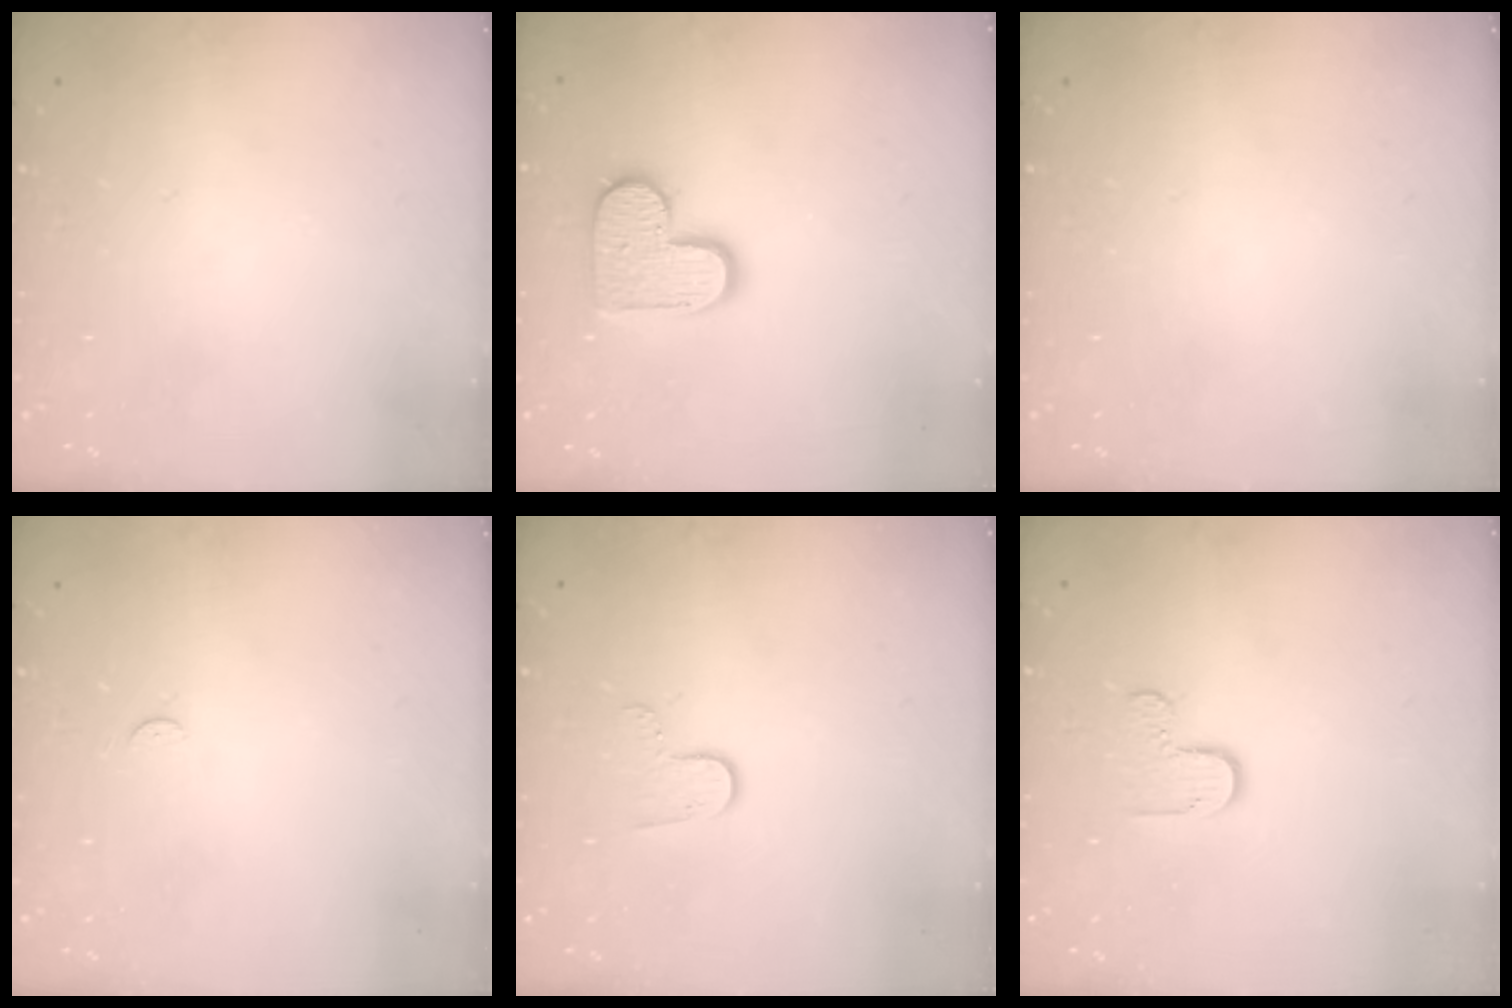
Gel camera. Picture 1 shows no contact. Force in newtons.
{"total": 11.3, "press": 11.3, "slide": 0.8}
{"total": 0.0}
{"total": 2.5, "press": 2.5, "slide": 0.3}
{"total": 5.7, "press": 5.7, "slide": 0.5}
{"total": 4.7, "press": 4.7, "slide": 0.5}